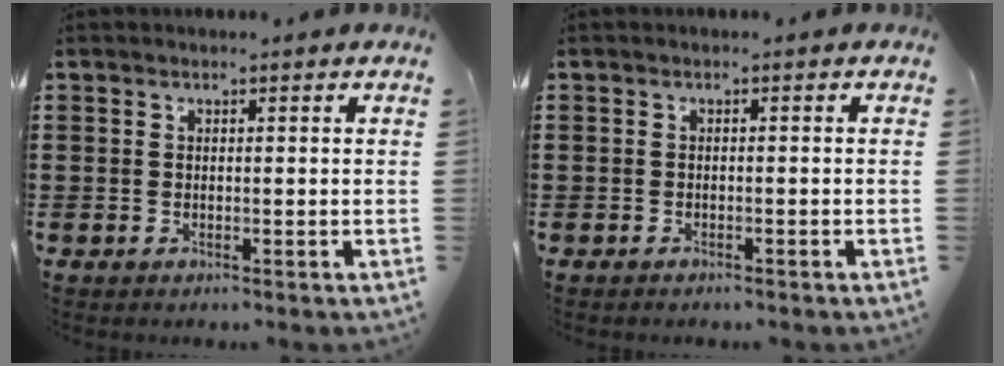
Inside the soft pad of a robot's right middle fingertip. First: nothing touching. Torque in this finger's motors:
{"motor_torque": [-0.38, 0.33, -0.02, -0.01]}